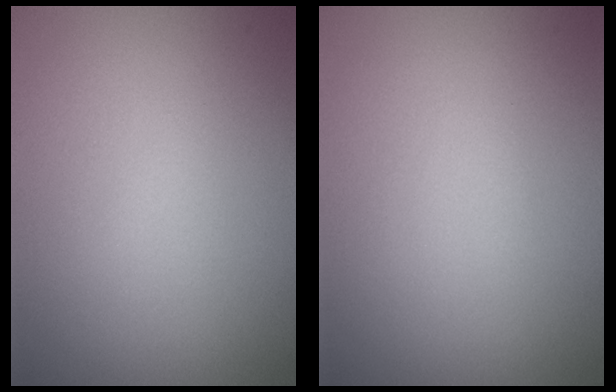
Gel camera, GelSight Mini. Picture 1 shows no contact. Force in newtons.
{"total": 0.0}